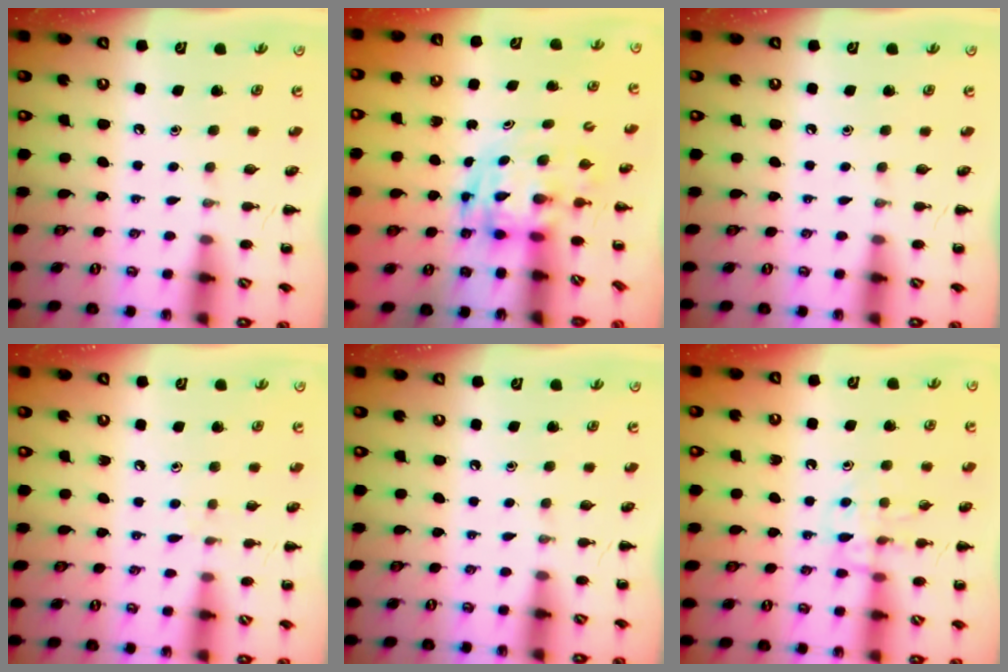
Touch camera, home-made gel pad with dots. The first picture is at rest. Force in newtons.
{"total": 3.4, "press": 3.4, "slide": 0.7}
{"total": 0.0}
{"total": 3.8, "press": 3.4, "slide": 1.7}
{"total": 0.0}
{"total": 10.1, "press": 10.1, "slide": 0.8}